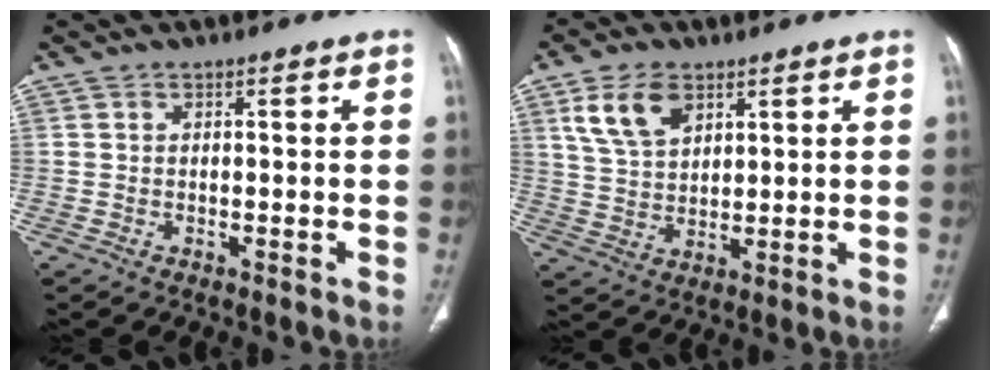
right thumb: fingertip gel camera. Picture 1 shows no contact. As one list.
[{"total": 9.1, "force": [4.6, 5.5, 5.6], "torque": [-0.093, -0.014, 0.094]}]